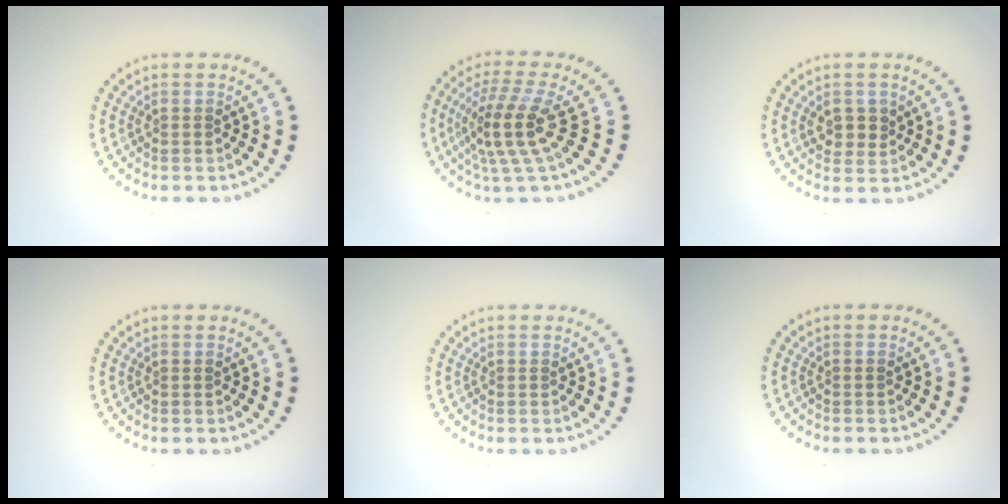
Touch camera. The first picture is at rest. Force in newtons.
{"total": 4.7, "press": 3.8, "slide": 2.8}
{"total": 2.0, "press": 2.0, "slide": 0.6}
{"total": 0.0}
{"total": 0.0}
{"total": 0.0}